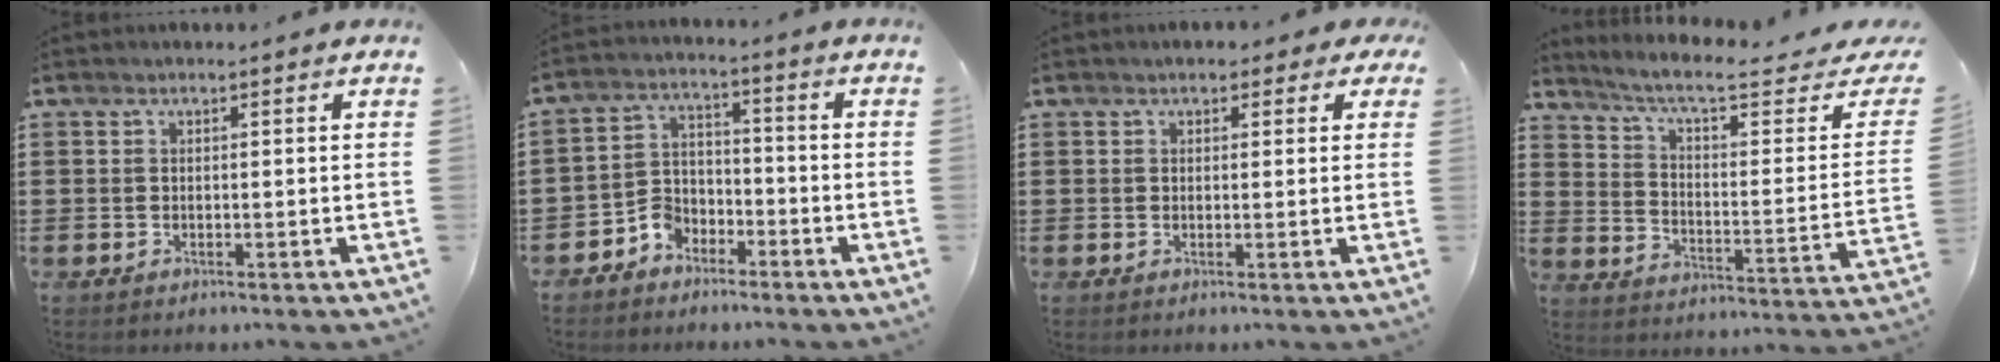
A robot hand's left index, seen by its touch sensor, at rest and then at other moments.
{"total": 4.5, "force": [-3.8, 2.4, 0.6], "torque": [-0.027, 0.007, -0.079]}
{"total": 1.7, "force": [1.0, 1.1, 0.8], "torque": [-0.004, 0.003, 0.014]}
{"total": 6.3, "force": [4.7, 0.7, 4.1], "torque": [-0.102, -0.035, 0.074]}